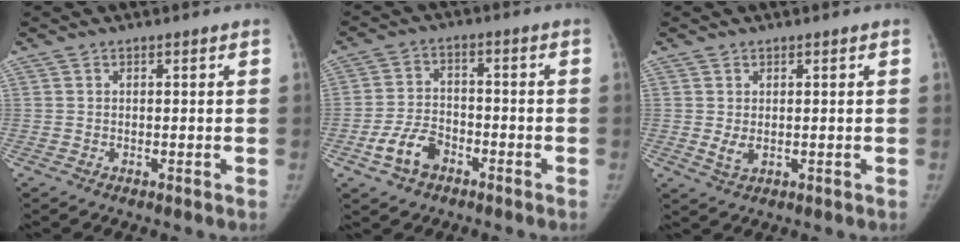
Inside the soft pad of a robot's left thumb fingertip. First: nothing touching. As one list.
[{"total": 7.6, "force": [-4.0, 4.9, 4.1], "torque": [-0.073, 0.027, -0.073]}, {"total": 2.4, "force": [0.1, 1.5, 1.9], "torque": [-0.038, -0.009, 0.006]}]